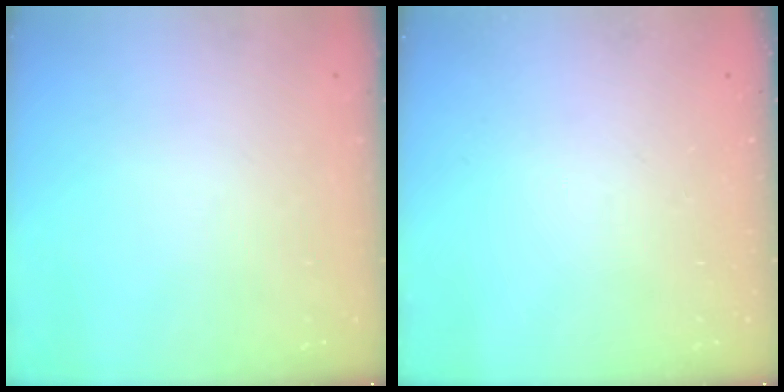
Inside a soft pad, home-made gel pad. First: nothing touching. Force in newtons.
{"total": 0.0}